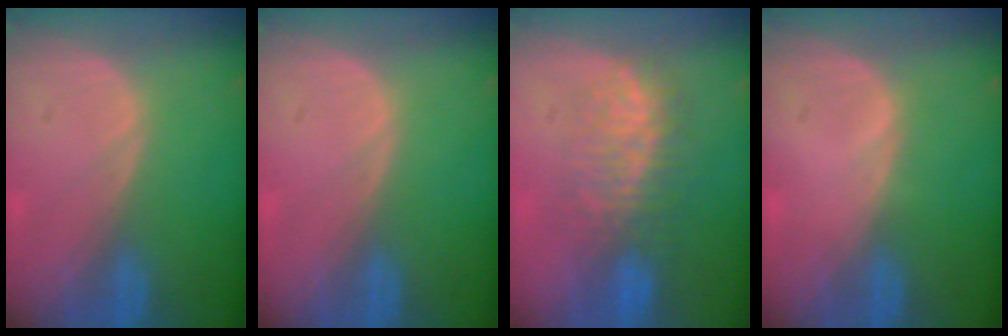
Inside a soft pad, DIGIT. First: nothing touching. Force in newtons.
{"total": 0.0}
{"total": 7.8, "press": 7.5, "slide": 2.2}
{"total": 0.5, "press": 0.1, "slide": 0.5}